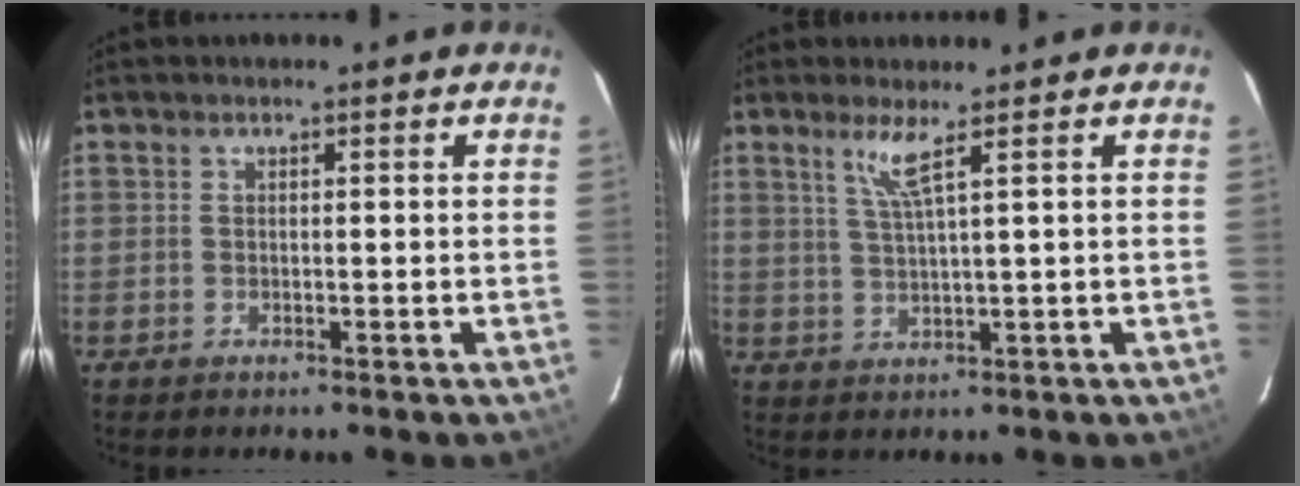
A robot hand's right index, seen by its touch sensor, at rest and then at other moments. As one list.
[{"total": 3.8, "force": [2.3, -0.8, 3.0], "torque": [-0.059, -0.007, 0.047]}]